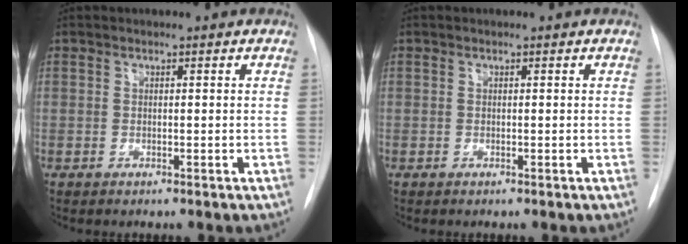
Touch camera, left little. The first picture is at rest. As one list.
[{"total": 0.0}]